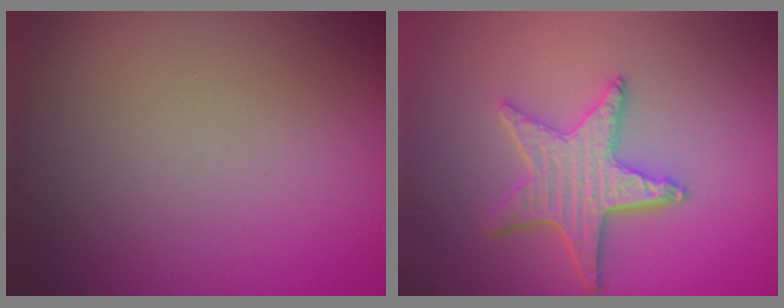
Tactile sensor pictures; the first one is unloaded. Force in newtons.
{"total": 4.1, "press": 3.6, "slide": 2.0}